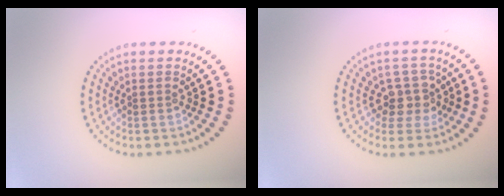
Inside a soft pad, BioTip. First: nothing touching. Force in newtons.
{"total": 2.9, "press": 2.4, "slide": 1.7}